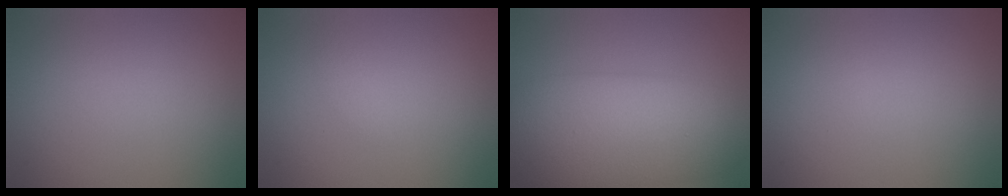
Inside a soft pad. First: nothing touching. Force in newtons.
{"total": 0.7, "press": 0.7, "slide": 0.0}
{"total": 11.5, "press": 11.5, "slide": 0.2}
{"total": 0.0}